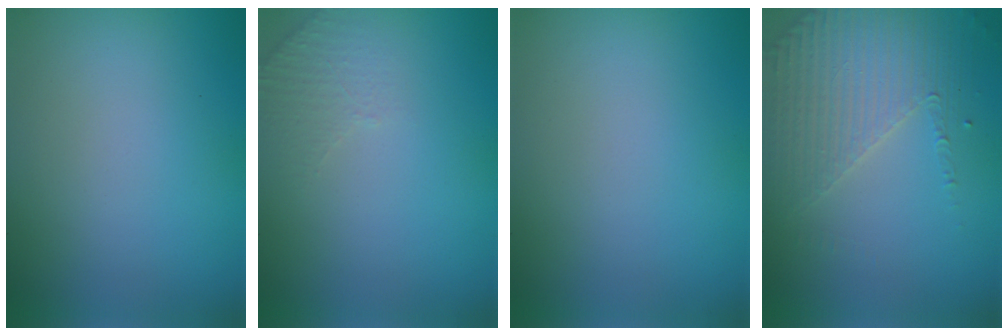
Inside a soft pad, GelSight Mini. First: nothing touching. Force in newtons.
{"total": 1.6, "press": 1.5, "slide": 0.4}
{"total": 0.0}
{"total": 4.3, "press": 3.3, "slide": 2.7}